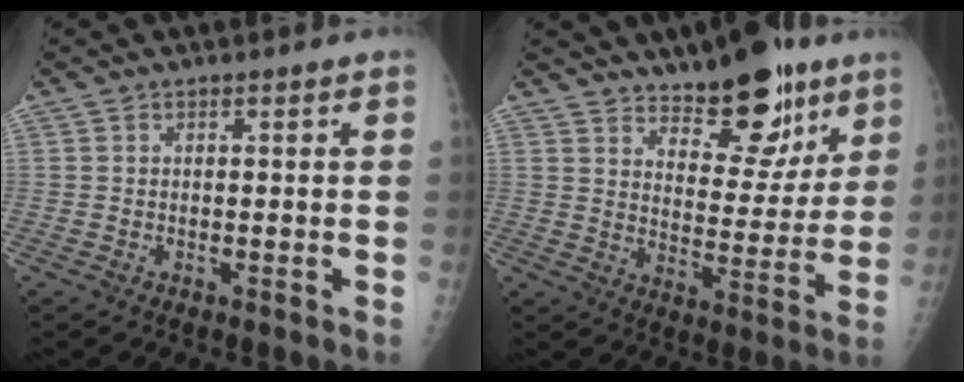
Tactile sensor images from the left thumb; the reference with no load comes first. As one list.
[{"total": 14.8, "force": [10.2, 6.5, 8.5], "torque": [-0.067, -0.070, 0.158]}]